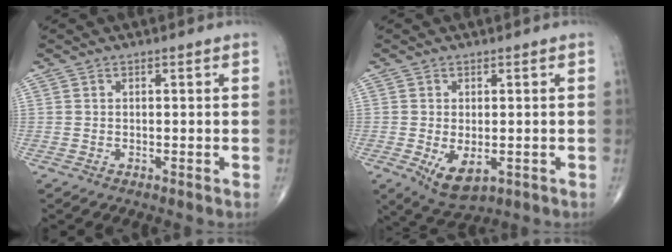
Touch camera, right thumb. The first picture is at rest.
{"total": 6.1, "force": [-1.5, 3.2, 5.0], "torque": [-0.081, -0.013, -0.012]}